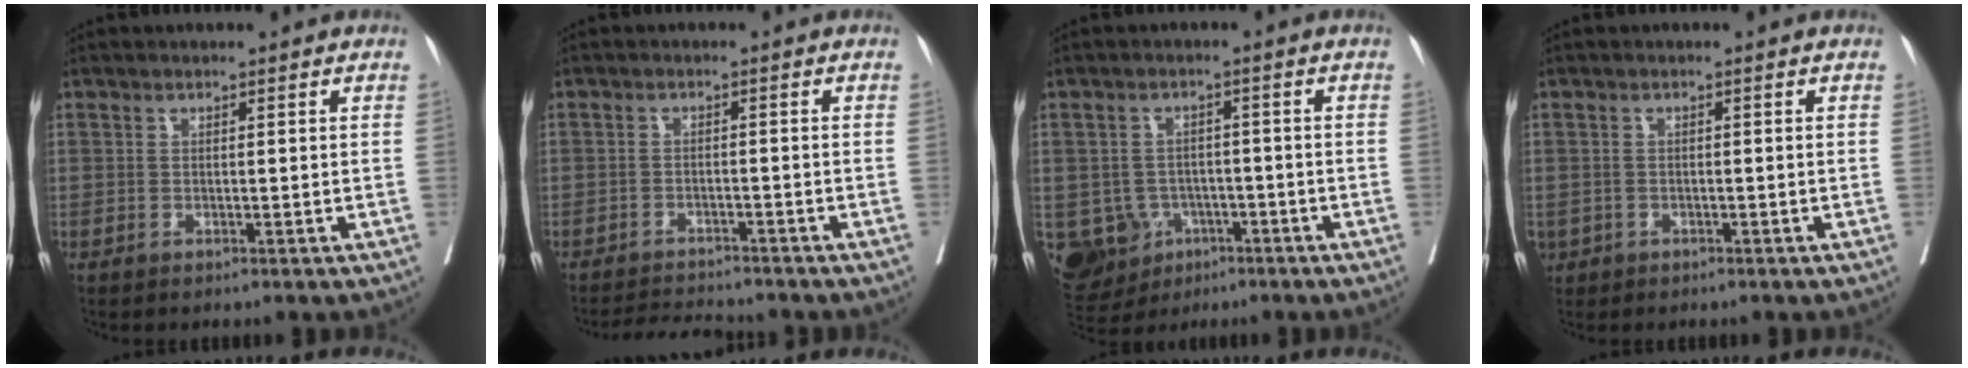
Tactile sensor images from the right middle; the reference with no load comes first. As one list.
[{"total": 5.0, "force": [-4.9, 0.2, 0.7], "torque": [-0.014, -0.013, -0.081]}, {"total": 11.0, "force": [-4.1, 9.7, 3.1], "torque": [-0.087, 0.011, -0.050]}, {"total": 2.3, "force": [-1.3, 1.8, 0.5], "torque": [-0.016, -0.001, -0.020]}]